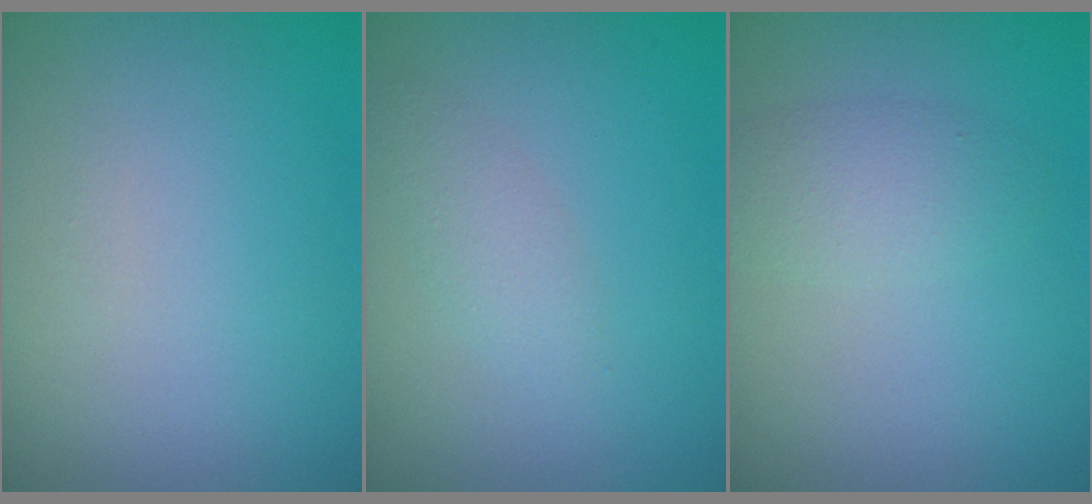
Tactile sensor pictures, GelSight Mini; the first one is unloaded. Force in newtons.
{"total": 1.6, "press": 1.6, "slide": 0.1}
{"total": 2.5, "press": 2.5, "slide": 0.2}